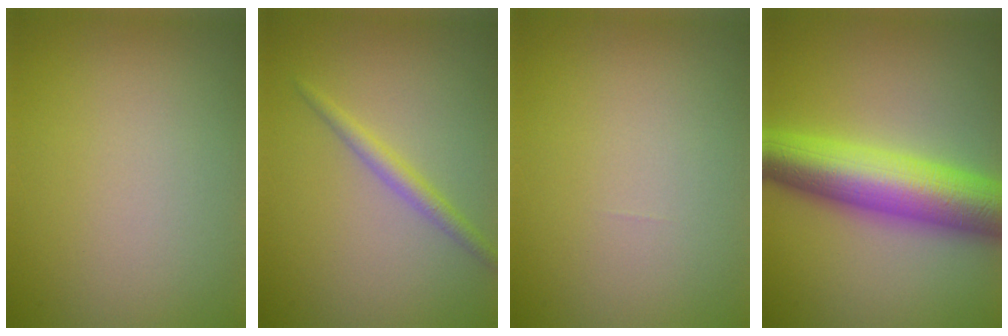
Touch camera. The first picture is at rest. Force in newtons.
{"total": 1.7, "press": 1.7, "slide": 0.1}
{"total": 0.0}
{"total": 9.9, "press": 9.9, "slide": 0.1}